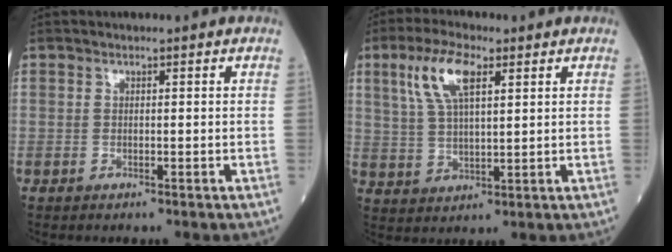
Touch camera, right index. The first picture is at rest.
{"total": 8.5, "force": [4.0, 2.6, 7.0], "torque": [-0.151, 0.014, 0.080]}